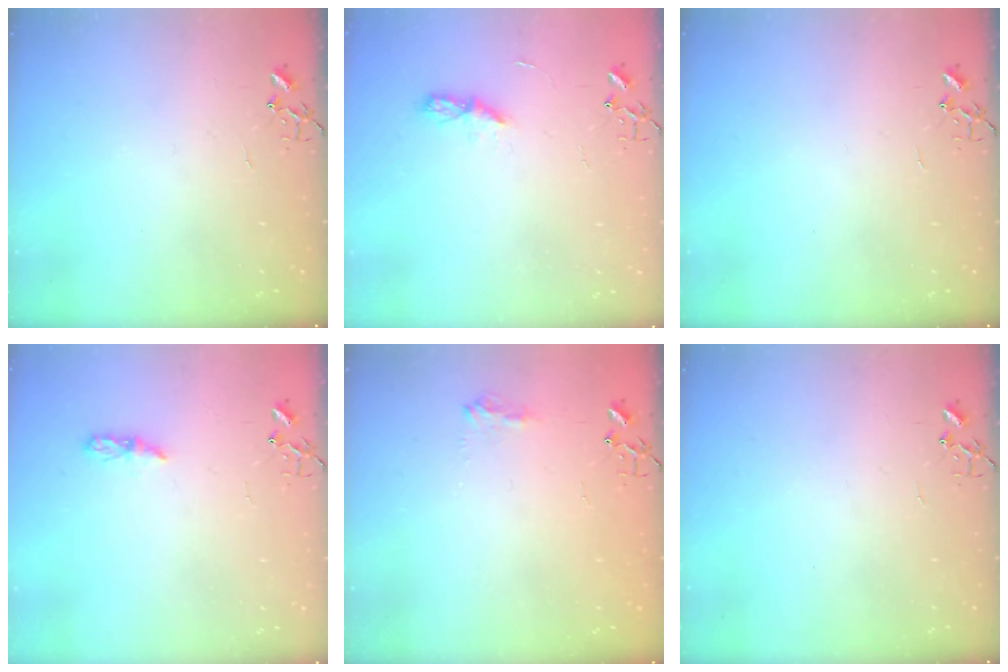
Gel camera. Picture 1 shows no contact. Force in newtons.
{"total": 5.1, "press": 5.0, "slide": 0.6}
{"total": 0.0}
{"total": 5.0, "press": 4.9, "slide": 0.5}
{"total": 8.4, "press": 8.4, "slide": 0.8}
{"total": 0.0}